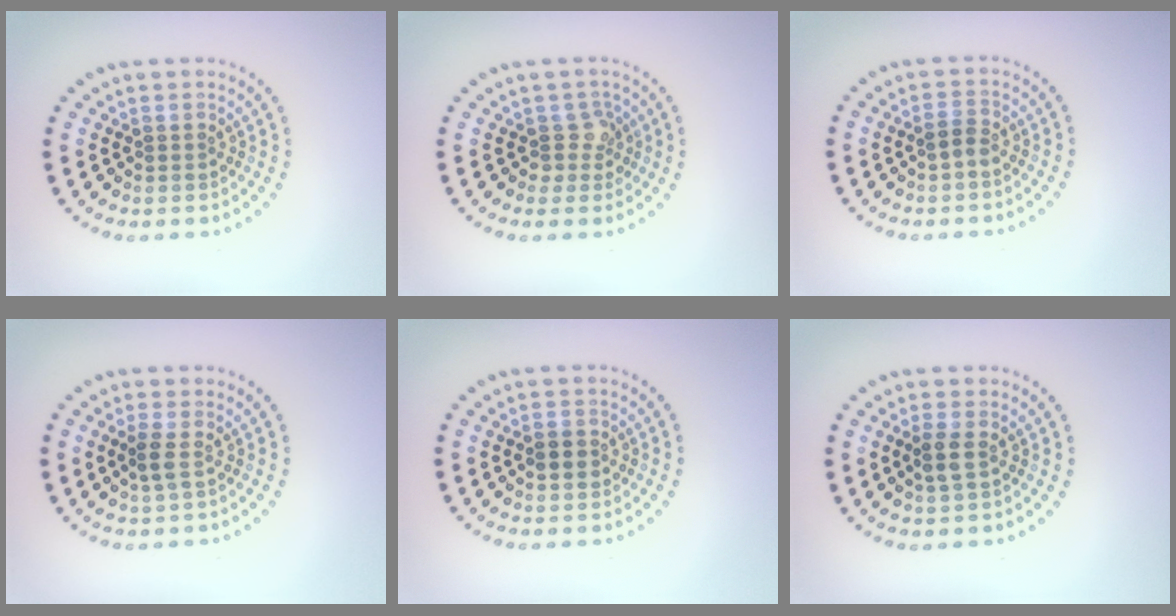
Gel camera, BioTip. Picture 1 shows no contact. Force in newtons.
{"total": 1.9, "press": 1.4, "slide": 1.2}
{"total": 1.1, "press": 1.1, "slide": 0.4}
{"total": 1.3, "press": 1.0, "slide": 0.8}
{"total": 1.5, "press": 1.5, "slide": 0.1}
{"total": 1.4, "press": 1.3, "slide": 0.4}